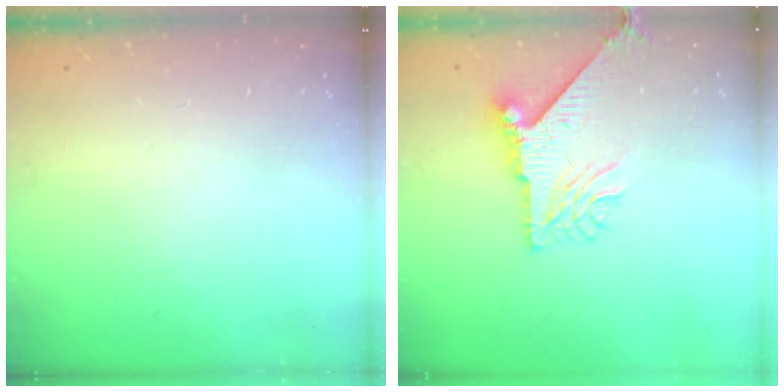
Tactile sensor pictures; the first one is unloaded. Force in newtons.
{"total": 9.4, "press": 9.4, "slide": 1.2}